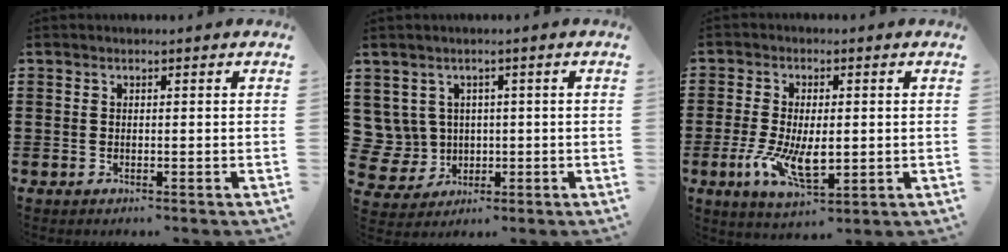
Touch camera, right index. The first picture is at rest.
{"total": 4.5, "force": [1.0, 4.4, 0.5], "torque": [-0.049, 0.003, 0.017]}
{"total": 8.2, "force": [-1.1, 3.8, 7.2], "torque": [-0.151, -0.002, -0.019]}